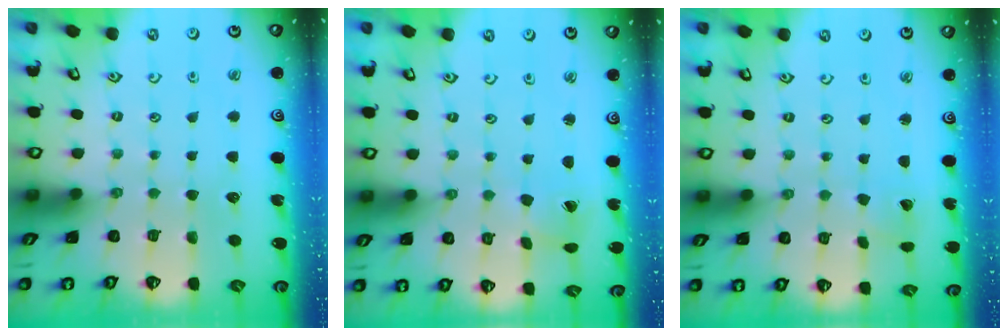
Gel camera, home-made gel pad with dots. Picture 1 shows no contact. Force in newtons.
{"total": 1.7, "press": 1.7, "slide": 0.2}
{"total": 1.7, "press": 1.7, "slide": 0.3}